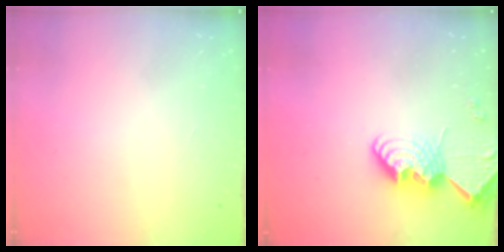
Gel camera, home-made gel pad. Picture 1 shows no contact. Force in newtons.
{"total": 11.7, "press": 11.7, "slide": 0.8}